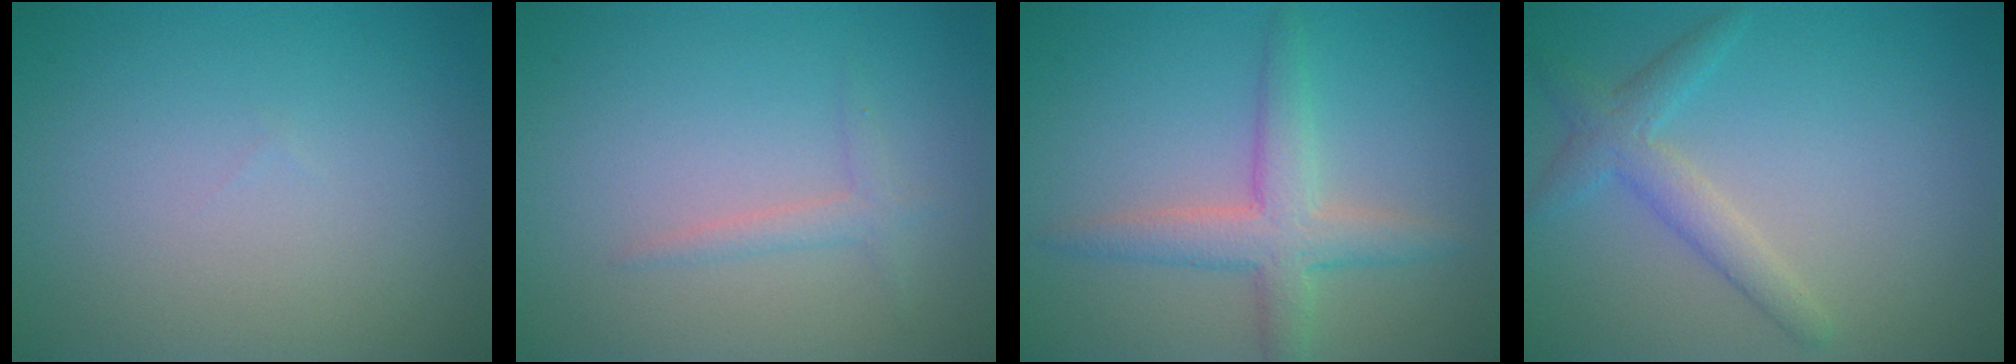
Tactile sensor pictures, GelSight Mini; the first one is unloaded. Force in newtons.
{"total": 1.4, "press": 1.4, "slide": 0.1}
{"total": 3.9, "press": 3.9, "slide": 0.1}
{"total": 2.7, "press": 2.7, "slide": 0.1}